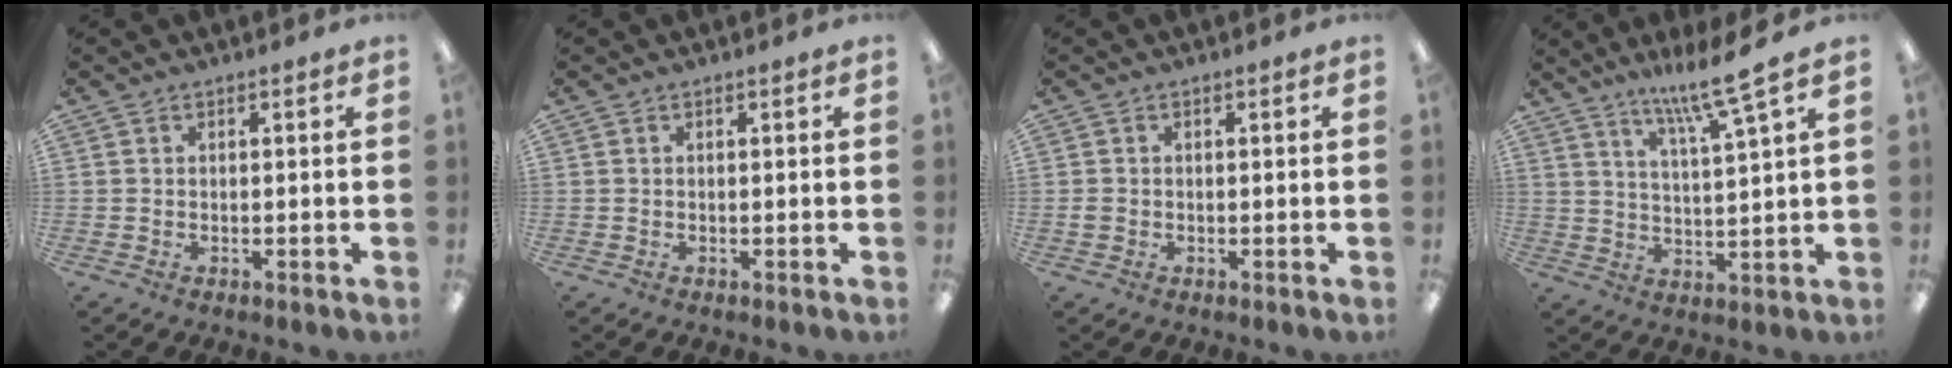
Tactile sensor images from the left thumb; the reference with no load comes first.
{"total": 0.0}
{"total": 1.0, "force": [-0.3, 0.9, 0.1], "torque": [-0.002, 0.005, -0.007]}
{"total": 9.8, "force": [7.5, 0.3, 6.3], "torque": [-0.117, -0.039, 0.126]}